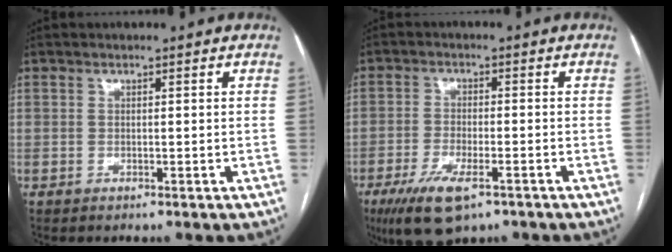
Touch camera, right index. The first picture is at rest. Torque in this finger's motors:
{"motor_torque": [1.09, -0.81, 0.51, 0.09]}